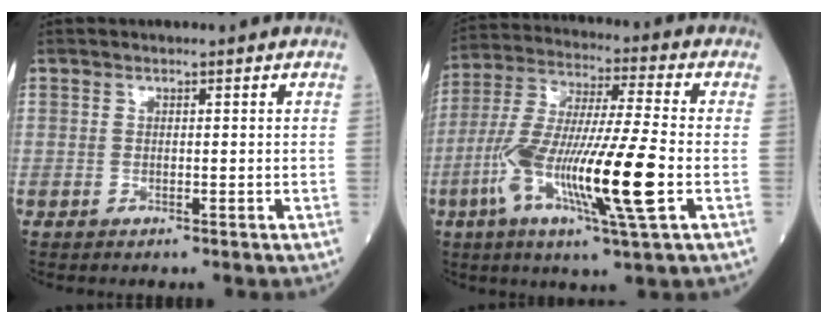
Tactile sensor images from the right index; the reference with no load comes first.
{"total": 17.2, "force": [-5.0, 0.5, 16.4], "torque": [-0.330, -0.015, -0.095]}